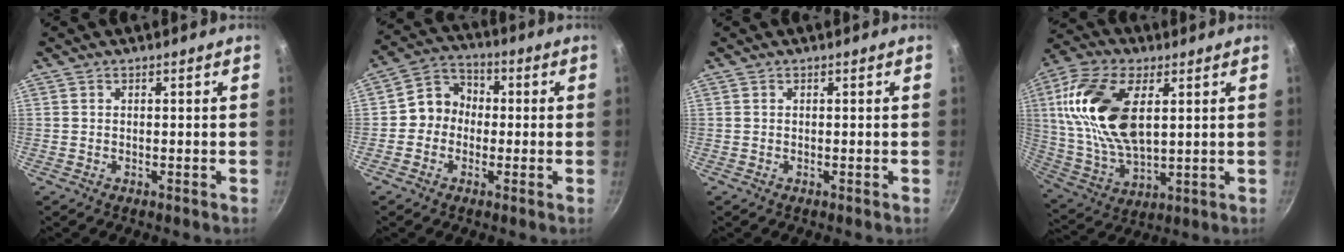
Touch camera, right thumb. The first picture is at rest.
{"total": 7.5, "force": [-0.6, 6.7, 3.2], "torque": [-0.018, 0.023, -0.032]}
{"total": 0.0}
{"total": 19.7, "force": [5.0, 10.5, 15.9], "torque": [-0.302, -0.007, 0.099]}